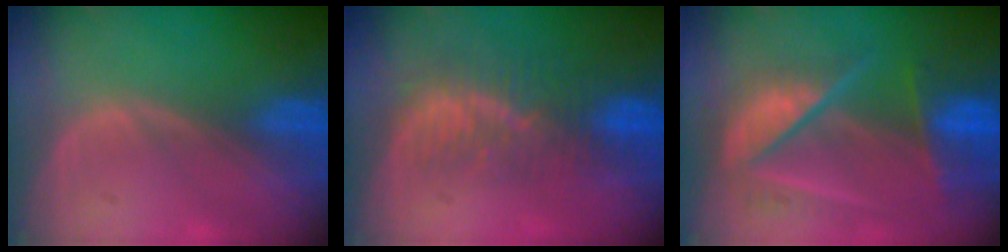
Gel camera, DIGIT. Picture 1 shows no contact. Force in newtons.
{"total": 8.2, "press": 7.2, "slide": 3.8}
{"total": 9.9, "press": 8.3, "slide": 5.4}